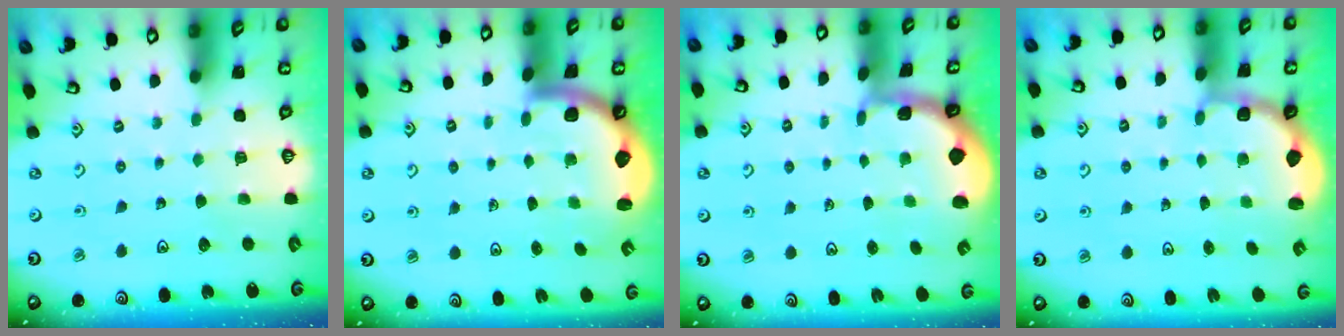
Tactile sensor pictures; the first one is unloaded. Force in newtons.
{"total": 2.3, "press": 2.3, "slide": 0.4}
{"total": 0.8, "press": 0.8, "slide": 0.2}
{"total": 2.7, "press": 2.2, "slide": 1.5}